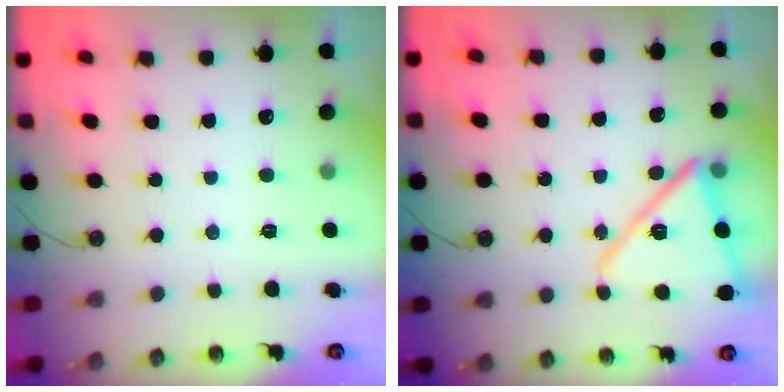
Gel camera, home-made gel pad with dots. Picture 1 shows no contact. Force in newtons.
{"total": 17.1, "press": 17.0, "slide": 1.7}